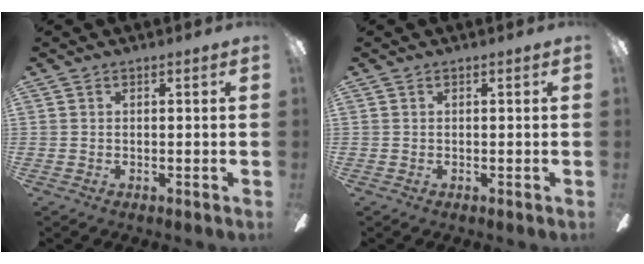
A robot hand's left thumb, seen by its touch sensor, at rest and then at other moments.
{"total": 0.0}